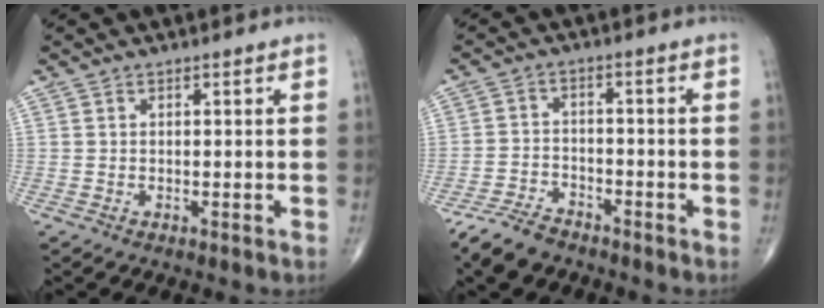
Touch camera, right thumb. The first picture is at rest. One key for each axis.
{"total": 6.7, "fx": -5.4, "fy": 3.0, "fz": 2.4, "tx": -0.050, "ty": 0.016, "tz": -0.105}